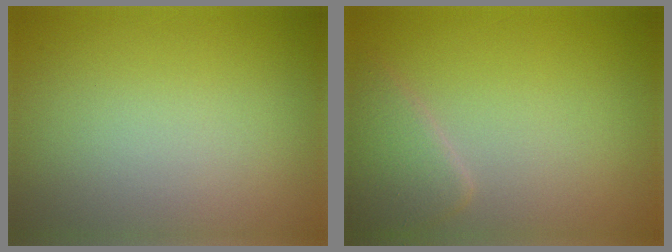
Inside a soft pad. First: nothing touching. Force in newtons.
{"total": 2.6, "press": 2.6, "slide": 0.1}